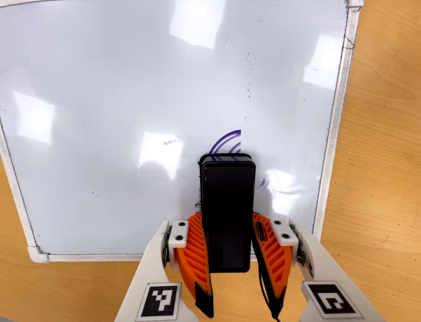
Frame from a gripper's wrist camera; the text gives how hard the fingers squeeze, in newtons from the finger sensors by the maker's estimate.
{"total": 6.7, "left": 5.5, "right": 7.9}